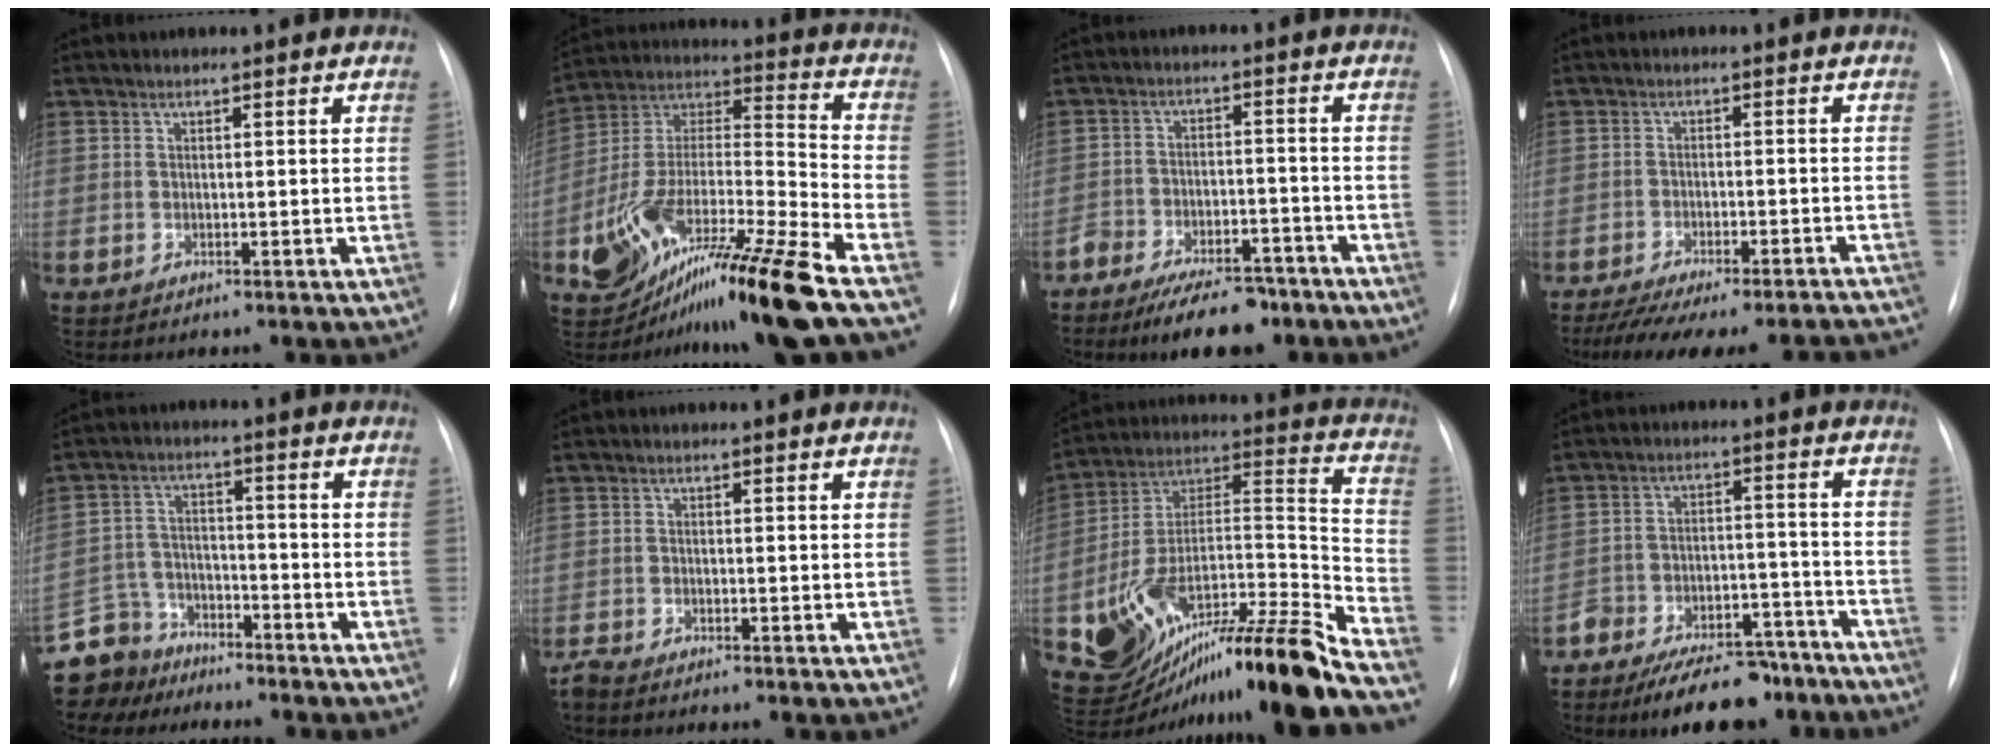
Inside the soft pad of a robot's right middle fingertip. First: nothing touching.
{"total": 19.8, "force": [-12.8, 0.9, 15.0], "torque": [-0.278, -0.018, -0.221]}
{"total": 10.1, "force": [-7.9, 3.9, 5.0], "torque": [-0.074, 0.007, -0.124]}
{"total": 18.6, "force": [-17.1, 2.5, 6.9], "torque": [-0.097, -0.009, -0.222]}
{"total": 8.3, "force": [-7.2, 4.1, -0.4], "torque": [0.000, 0.015, -0.136]}
{"total": 1.2, "force": [-1.2, -0.1, 0.3], "torque": [-0.013, -0.006, -0.023]}
{"total": 25.1, "force": [-17.7, 1.5, 17.7], "torque": [-0.278, 0.008, -0.293]}
{"total": 13.0, "force": [-10.7, 5.1, 5.2], "torque": [-0.057, 0.034, -0.161]}